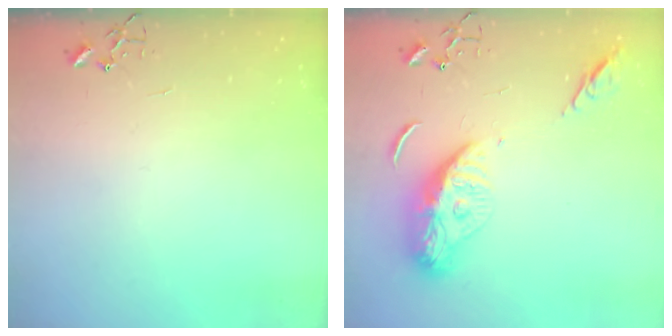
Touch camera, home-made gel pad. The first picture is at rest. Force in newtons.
{"total": 13.6, "press": 13.6, "slide": 1.3}